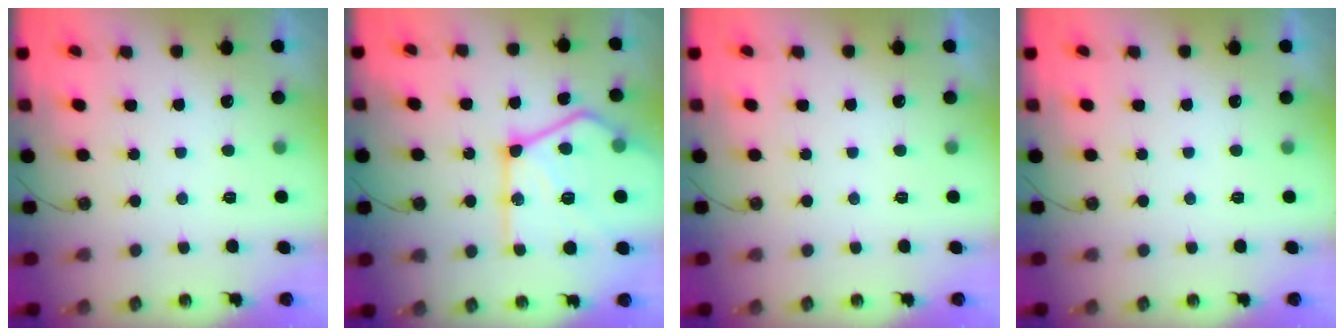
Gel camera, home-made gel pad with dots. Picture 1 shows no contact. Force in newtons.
{"total": 26.3, "press": 26.1, "slide": 3.0}
{"total": 0.0}
{"total": 0.0}